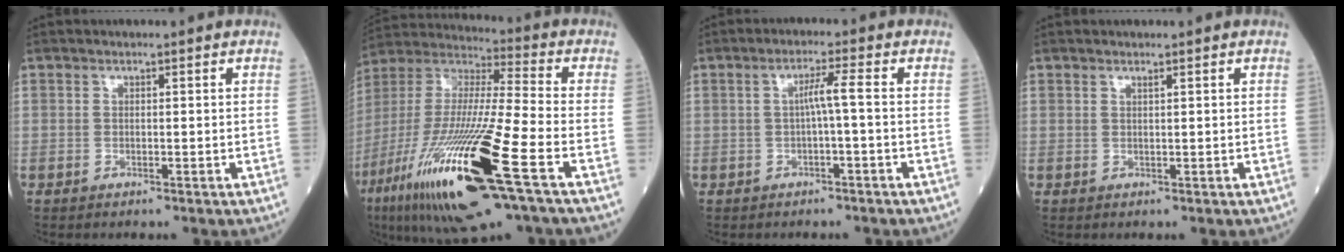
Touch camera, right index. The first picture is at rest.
{"total": 26.5, "force": [-11.3, 2.8, 23.8], "torque": [-0.492, -0.062, -0.207]}
{"total": 3.0, "force": [-0.3, -0.4, 2.9], "torque": [-0.048, 0.008, -0.005]}
{"total": 0.6, "force": [0.5, -0.1, 0.3], "torque": [-0.008, -0.006, 0.010]}